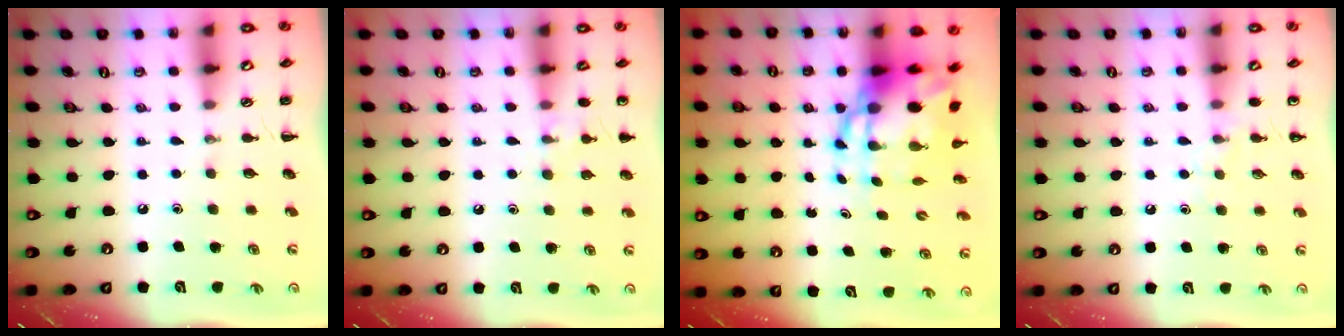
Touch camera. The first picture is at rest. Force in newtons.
{"total": 6.6, "press": 6.4, "slide": 1.7}
{"total": 10.2, "press": 9.8, "slide": 2.8}
{"total": 5.1, "press": 4.8, "slide": 1.9}